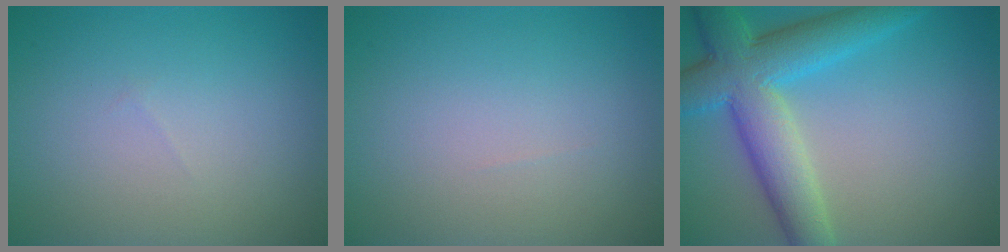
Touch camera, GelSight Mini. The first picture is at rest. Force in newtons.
{"total": 0.0}
{"total": 8.2, "press": 8.1, "slide": 0.6}